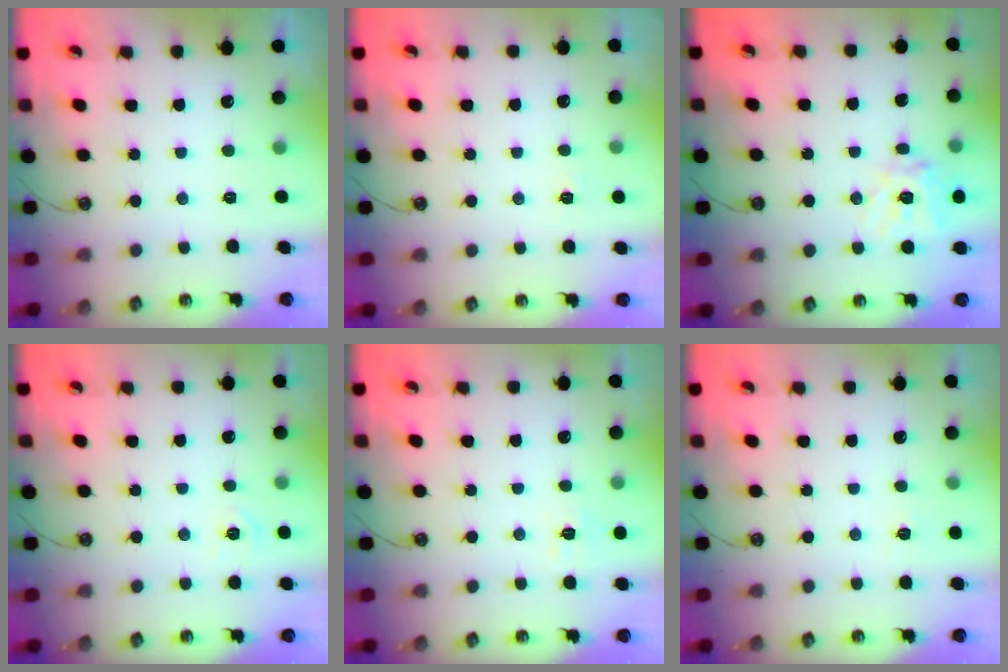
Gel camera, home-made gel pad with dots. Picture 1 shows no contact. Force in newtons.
{"total": 4.0, "press": 4.0, "slide": 0.4}
{"total": 12.9, "press": 12.8, "slide": 1.7}
{"total": 5.1, "press": 5.0, "slide": 0.6}
{"total": 7.4, "press": 7.4, "slide": 0.5}
{"total": 2.7, "press": 2.6, "slide": 0.3}